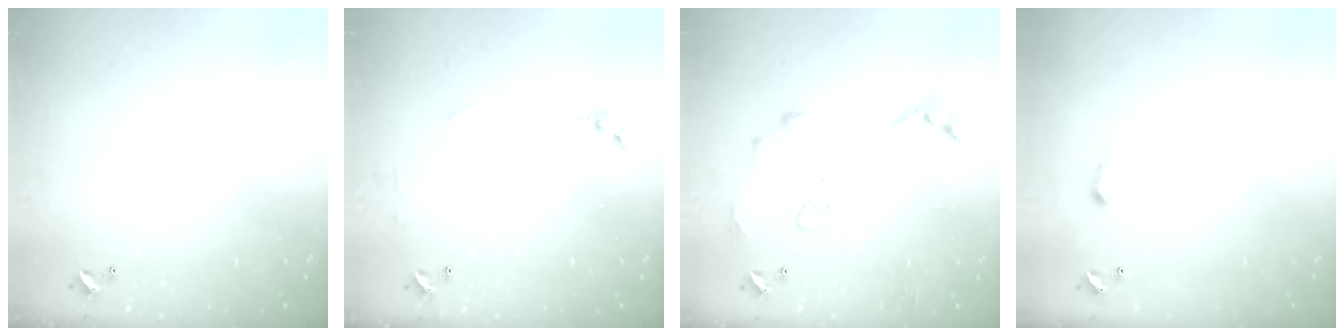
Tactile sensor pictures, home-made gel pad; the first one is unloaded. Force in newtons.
{"total": 6.5, "press": 6.5, "slide": 0.8}
{"total": 11.4, "press": 11.3, "slide": 1.0}
{"total": 2.0, "press": 2.0, "slide": 0.3}